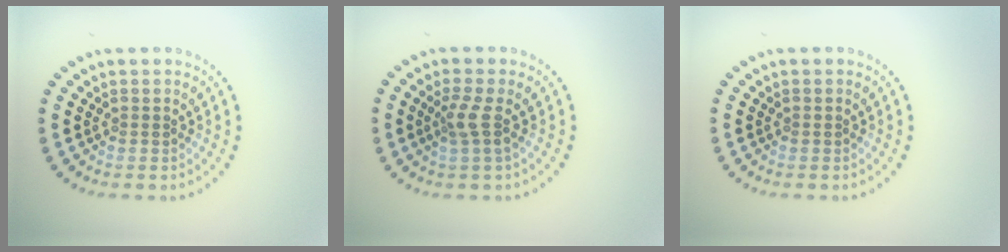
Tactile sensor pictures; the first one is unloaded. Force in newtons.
{"total": 1.9, "press": 1.4, "slide": 1.2}
{"total": 0.0}